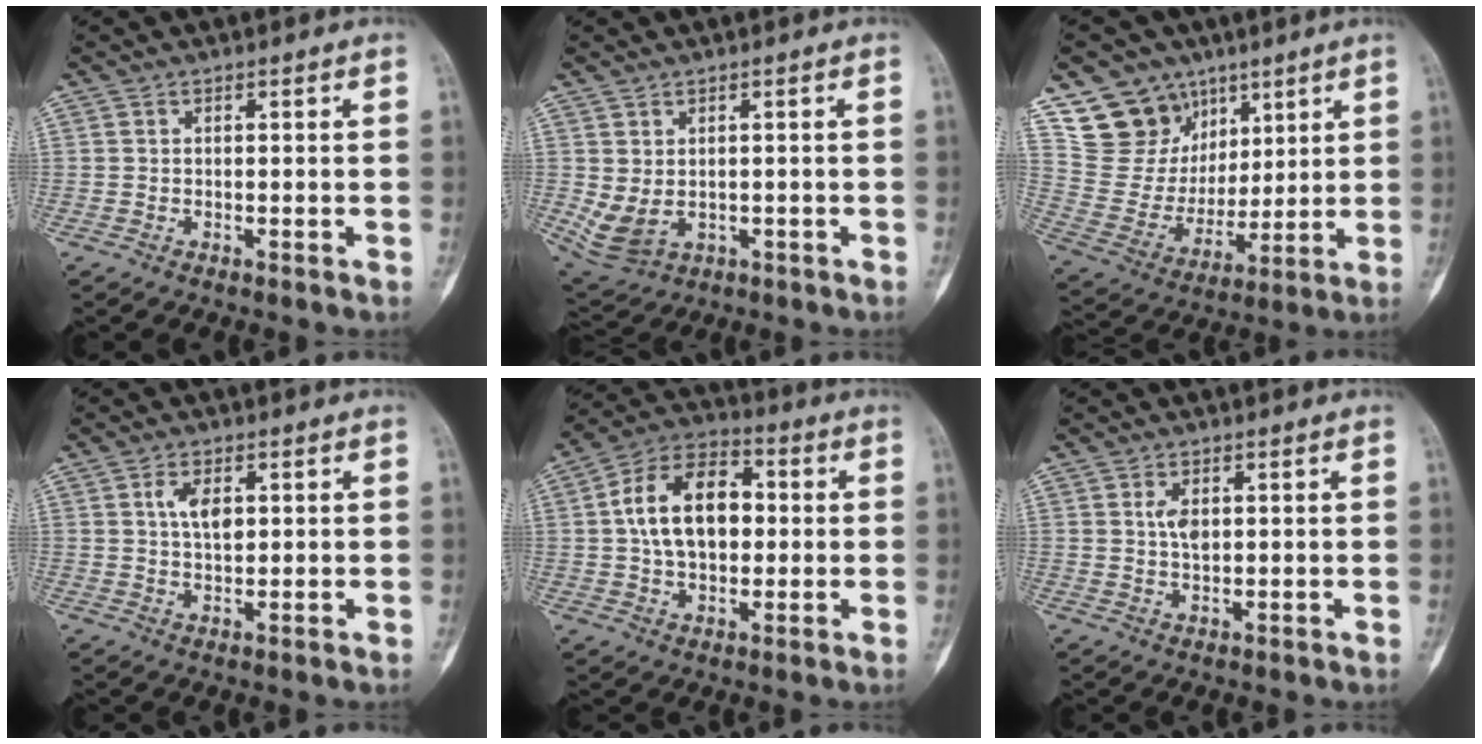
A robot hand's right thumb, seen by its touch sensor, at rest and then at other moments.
{"total": 5.9, "force": [-0.2, 4.2, 4.2], "torque": [-0.081, -0.003, 0.018]}
{"total": 15.5, "force": [9.1, 11.9, 4.0], "torque": [-0.037, -0.038, 0.186]}
{"total": 4.6, "force": [1.1, 2.4, 3.7], "torque": [-0.062, -0.003, 0.018]}
{"total": 15.0, "force": [1.3, 9.6, 11.4], "torque": [-0.171, 0.026, 0.013]}
{"total": 3.0, "force": [0.6, 1.7, 2.4], "torque": [-0.037, -0.003, 0.013]}